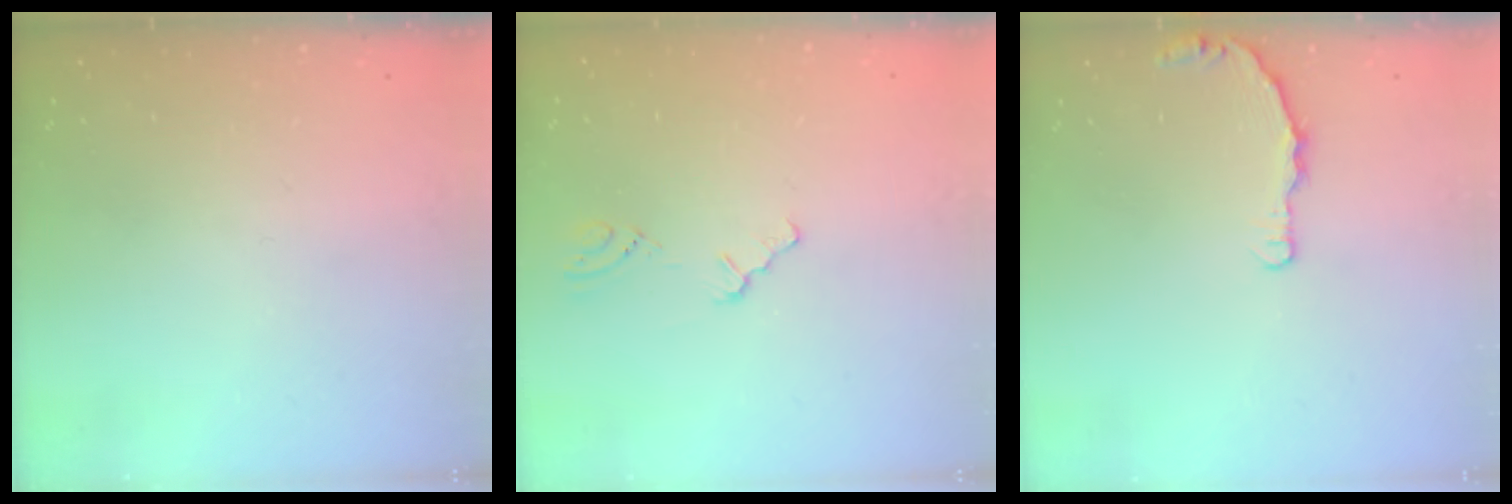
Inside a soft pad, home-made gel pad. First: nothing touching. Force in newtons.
{"total": 0.8, "press": 0.7, "slide": 0.2}
{"total": 3.2, "press": 3.2, "slide": 0.4}